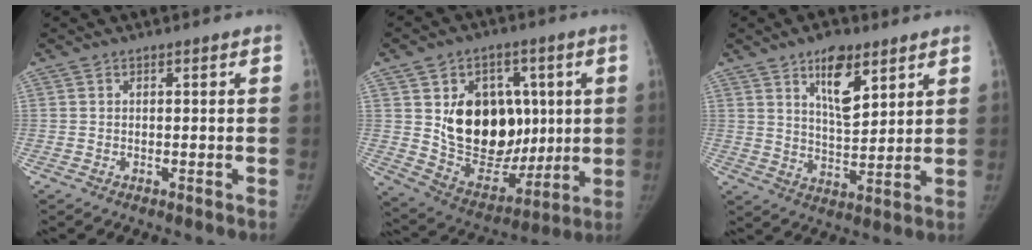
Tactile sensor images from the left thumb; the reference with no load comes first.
{"total": 20.8, "force": [2.7, 15.1, 14.1], "torque": [-0.168, -0.014, 0.072]}
{"total": 10.0, "force": [5.6, 4.4, 7.0], "torque": [-0.092, -0.039, 0.097]}